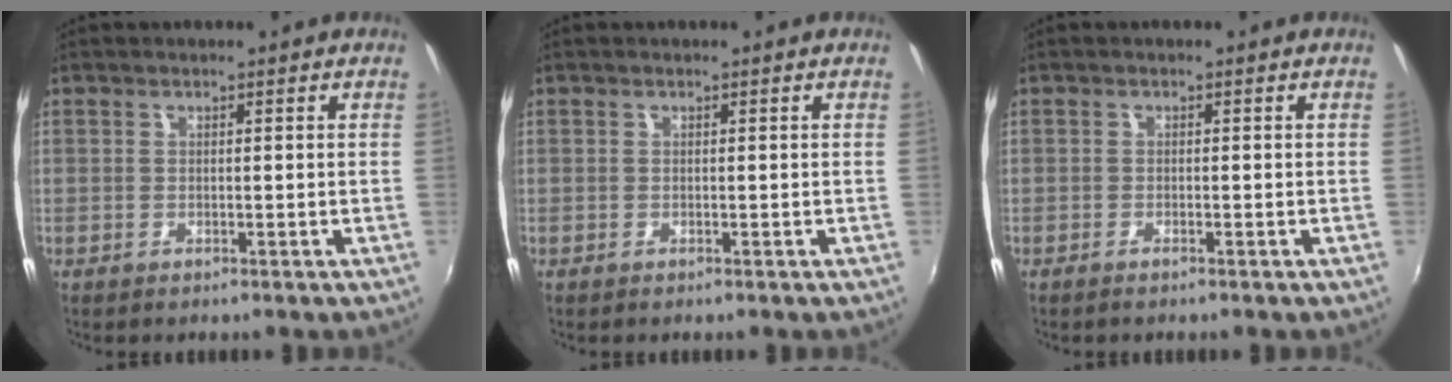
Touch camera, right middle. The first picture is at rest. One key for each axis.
{"total": 0.0}
{"total": 0.9, "fx": -0.7, "fy": 0.0, "fz": 0.5, "tx": -0.009, "ty": -0.003, "tz": -0.016}